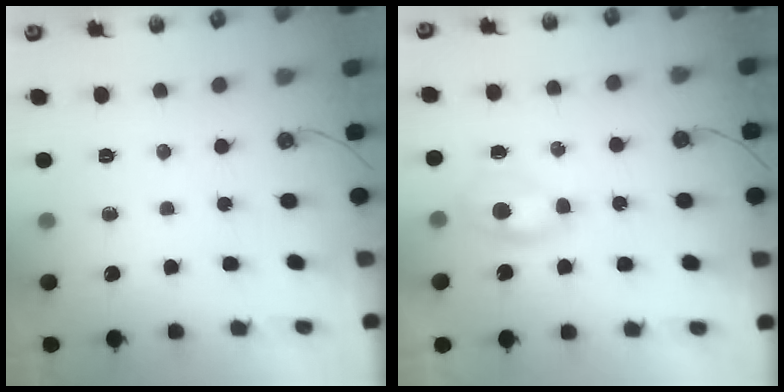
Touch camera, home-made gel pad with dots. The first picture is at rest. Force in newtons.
{"total": 0.8, "press": 0.6, "slide": 0.4}